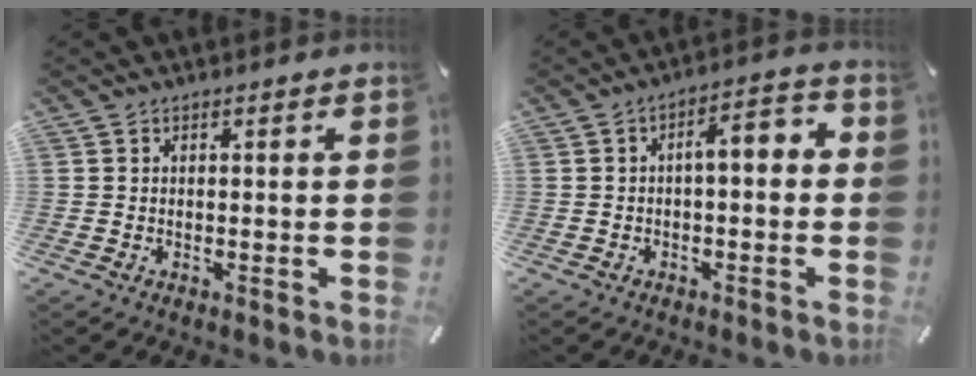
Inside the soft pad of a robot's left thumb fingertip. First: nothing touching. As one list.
[{"total": 6.0, "force": [-0.4, 2.7, 5.3], "torque": [-0.082, 0.015, -0.014]}]